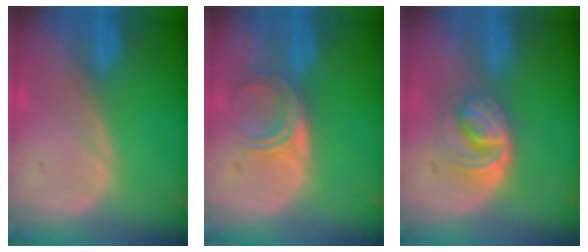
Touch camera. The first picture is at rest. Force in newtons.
{"total": 4.9, "press": 4.0, "slide": 2.9}
{"total": 5.9, "press": 5.2, "slide": 2.7}